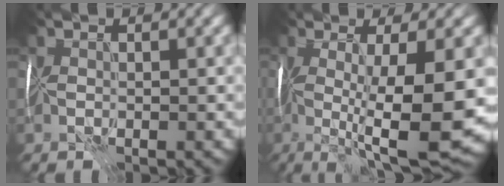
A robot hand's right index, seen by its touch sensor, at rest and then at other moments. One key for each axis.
{"total": 11.7, "fx": -1.5, "fy": 2.6, "fz": 11.3, "tx": -0.188, "ty": -0.021, "tz": -0.016}